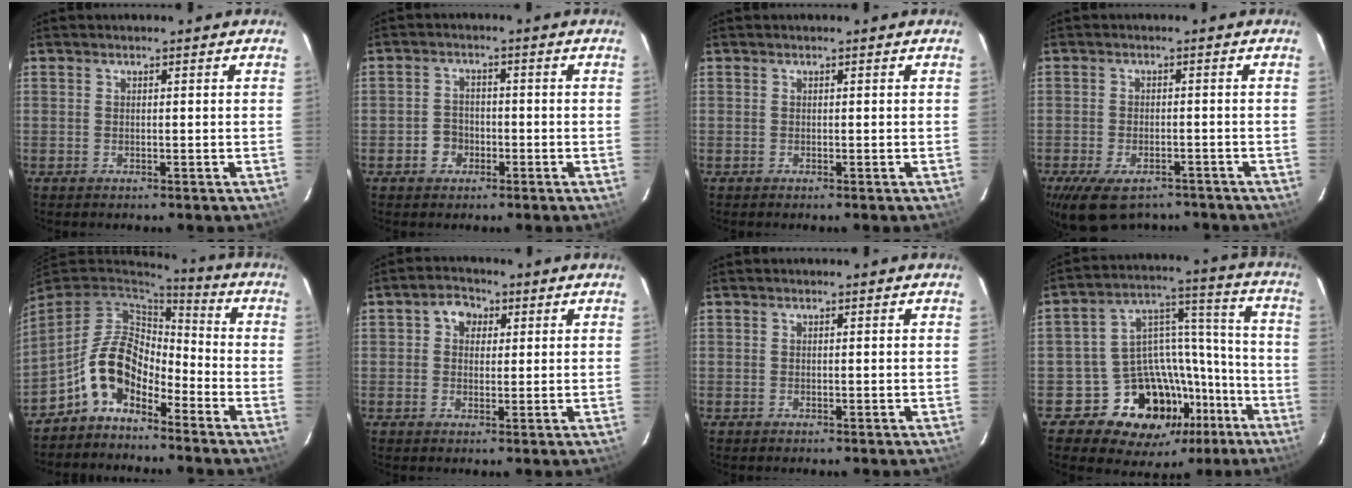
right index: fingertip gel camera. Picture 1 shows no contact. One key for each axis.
{"total": 3.4, "fx": -1.6, "fy": 2.9, "fz": 0.9, "tx": -0.022, "ty": 0.010, "tz": -0.025}
{"total": 0.0}
{"total": 11.2, "fx": -8.1, "fy": 5.4, "fz": 5.5, "tx": -0.120, "ty": -0.014, "tz": -0.124}
{"total": 10.4, "fx": -6.0, "fy": 5.6, "fz": 6.4, "tx": -0.131, "ty": 0.022, "tz": -0.120}
{"total": 4.1, "fx": 1.2, "fy": 3.5, "fz": 1.8, "tx": -0.027, "ty": 0.017, "tz": 0.018}
{"total": 0.0}
{"total": 18.8, "fx": -11.6, "fy": 13.0, "fz": 7.2, "tx": -0.122, "ty": 0.073, "tz": -0.152}